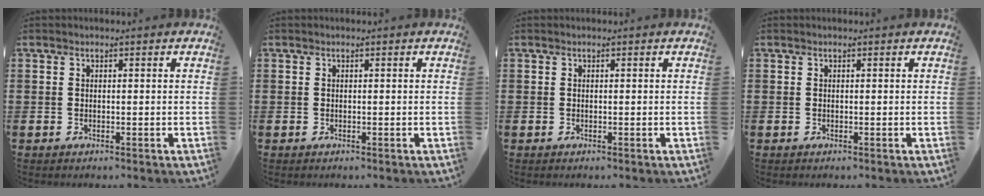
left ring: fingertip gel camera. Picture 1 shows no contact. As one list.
[{"total": 0.0}, {"total": 0.0}, {"total": 0.0}]